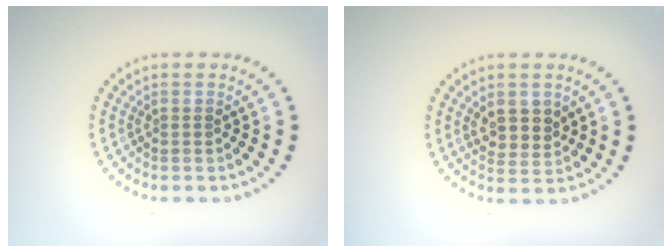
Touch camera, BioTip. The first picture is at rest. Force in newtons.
{"total": 2.6, "press": 2.4, "slide": 1.0}